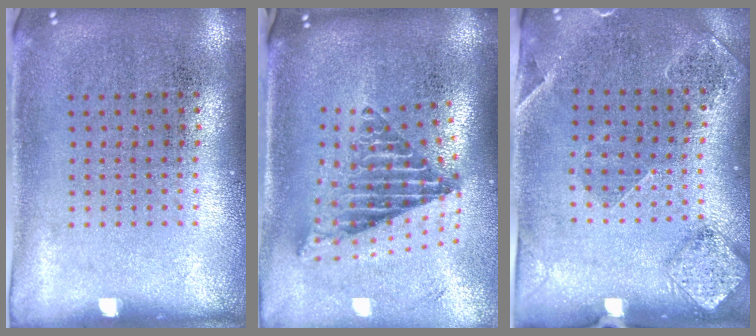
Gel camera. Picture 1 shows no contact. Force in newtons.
{"total": 2.5, "press": 1.6, "slide": 1.9}
{"total": 1.5, "press": 1.5, "slide": 0.4}